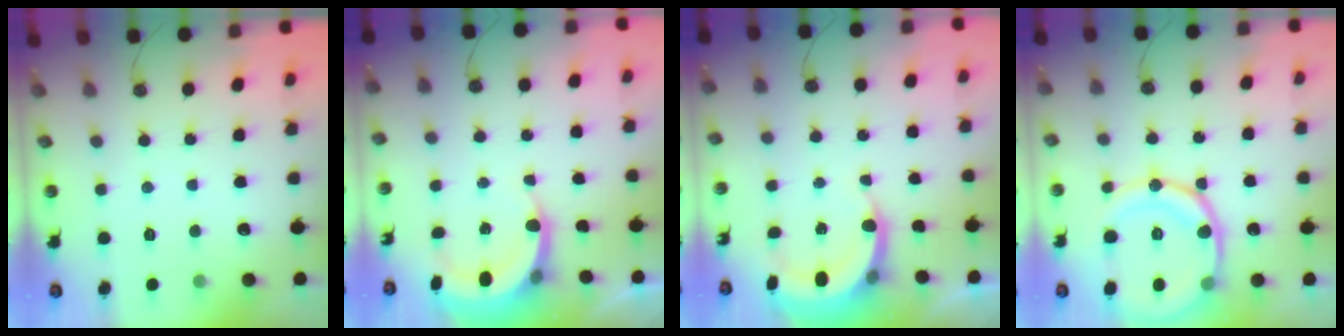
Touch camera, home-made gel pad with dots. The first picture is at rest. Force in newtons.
{"total": 6.0, "press": 5.9, "slide": 1.2}
{"total": 6.1, "press": 6.1, "slide": 1.0}
{"total": 18.5, "press": 18.4, "slide": 2.1}